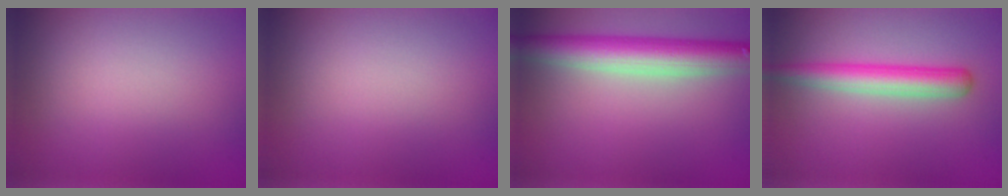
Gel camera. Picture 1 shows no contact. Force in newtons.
{"total": 0.0}
{"total": 6.6, "press": 6.6, "slide": 0.4}
{"total": 3.8, "press": 3.8, "slide": 0.2}